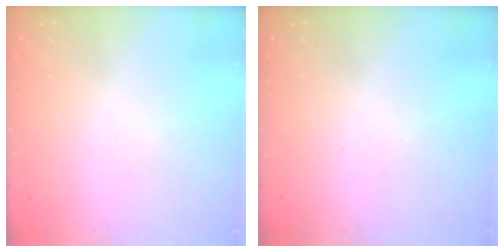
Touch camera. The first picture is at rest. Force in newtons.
{"total": 0.0}